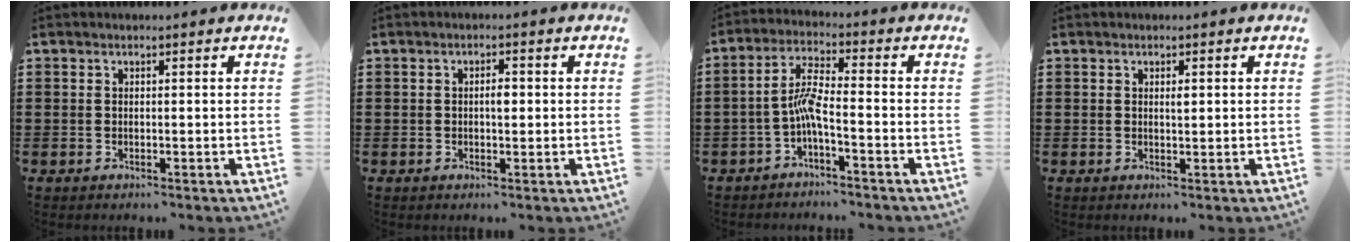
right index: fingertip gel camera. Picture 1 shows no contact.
{"total": 1.9, "force": [0.0, 0.7, 1.8], "torque": [-0.034, 0.004, -0.002]}
{"total": 5.1, "force": [-2.2, 0.7, 4.6], "torque": [-0.100, 0.001, -0.046]}
{"total": 1.0, "force": [0.3, 0.3, 0.9], "torque": [-0.010, -0.002, 0.002]}